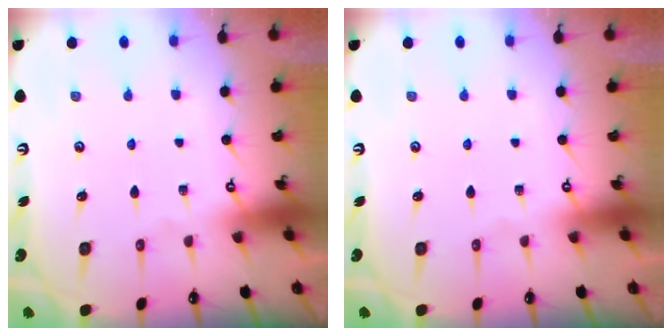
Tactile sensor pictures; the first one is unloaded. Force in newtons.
{"total": 0.0}